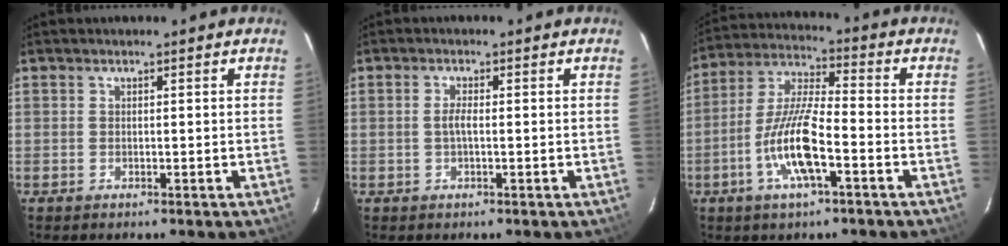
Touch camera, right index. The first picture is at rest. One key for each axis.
{"total": 1.7, "fx": -0.2, "fy": 0.3, "fz": 1.6, "tx": -0.034, "ty": 0.002, "tz": -0.006}
{"total": 11.8, "fx": -4.8, "fy": 2.5, "fz": 10.5, "tx": -0.220, "ty": -0.003, "tz": -0.094}